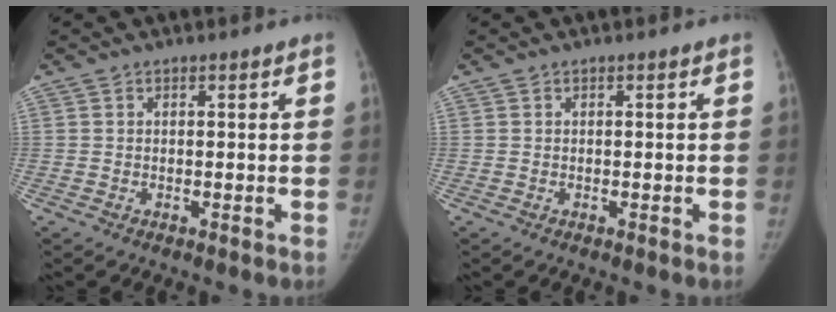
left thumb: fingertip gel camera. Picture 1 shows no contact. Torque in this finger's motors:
{"motor_torque": [-0.11, -0.15, 0.50, -0.24, 0.08]}